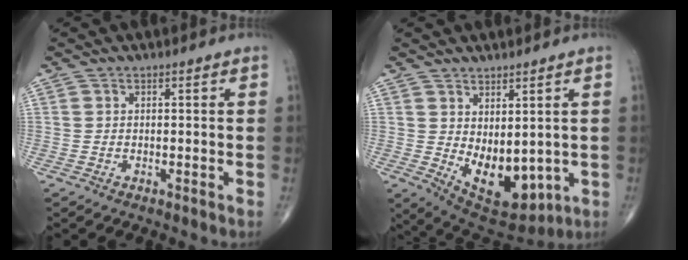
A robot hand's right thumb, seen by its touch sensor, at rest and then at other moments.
{"total": 11.7, "force": [-0.6, 6.3, 9.9], "torque": [-0.120, -0.021, 0.022]}